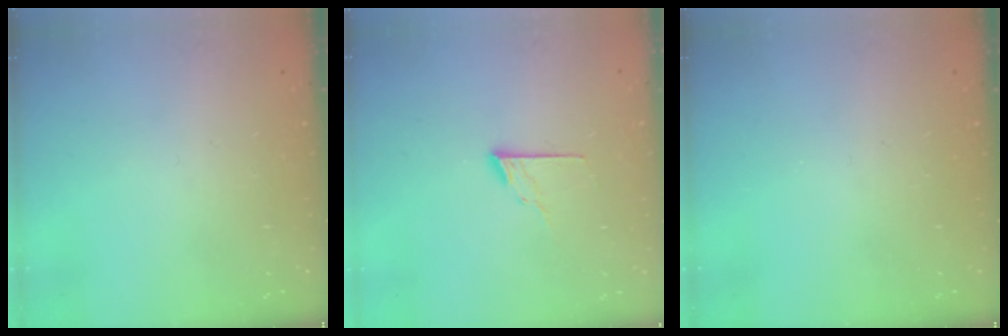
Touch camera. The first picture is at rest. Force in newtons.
{"total": 7.4, "press": 7.4, "slide": 0.6}
{"total": 0.0}